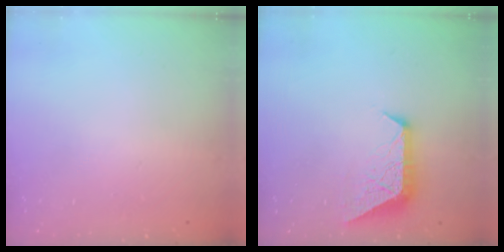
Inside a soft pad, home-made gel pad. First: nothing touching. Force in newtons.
{"total": 8.9, "press": 8.9, "slide": 0.4}